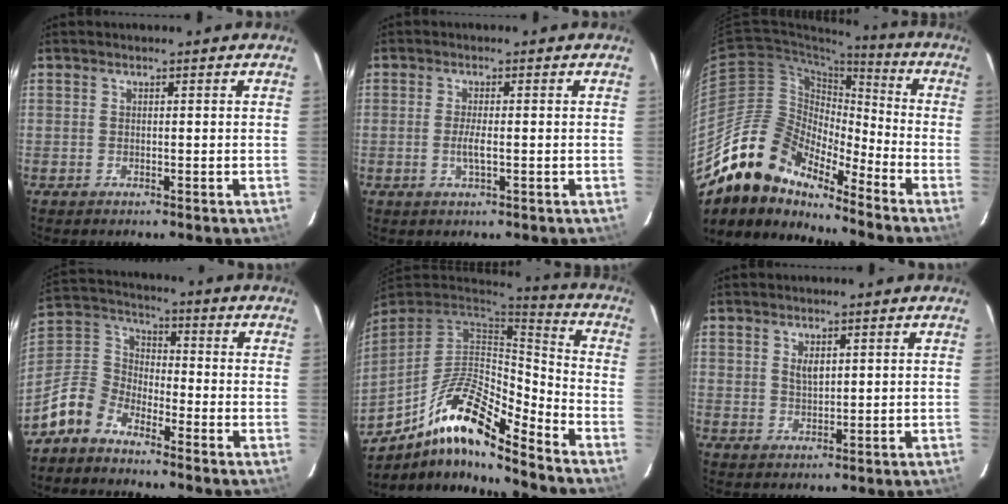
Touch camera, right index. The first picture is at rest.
{"total": 2.5, "force": [-0.6, 0.3, 2.4], "torque": [-0.048, -0.007, -0.010]}
{"total": 17.2, "force": [-14.7, 6.0, 6.5], "torque": [-0.109, 0.007, -0.279]}
{"total": 9.6, "force": [-6.8, 5.7, 3.7], "torque": [-0.097, 0.031, -0.151]}
{"total": 17.4, "force": [-11.5, 4.1, 12.3], "torque": [-0.232, -0.008, -0.223]}
{"total": 2.7, "force": [1.2, 1.6, 1.8], "torque": [-0.029, 0.001, 0.023]}